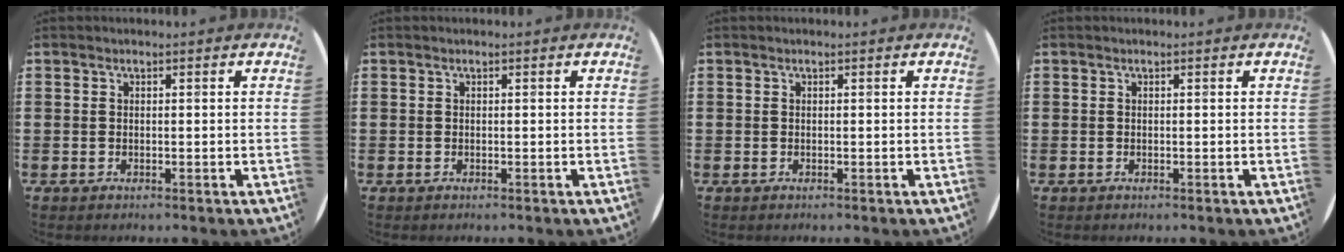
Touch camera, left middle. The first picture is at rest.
{"total": 0.0}
{"total": 0.0}
{"total": 0.0}